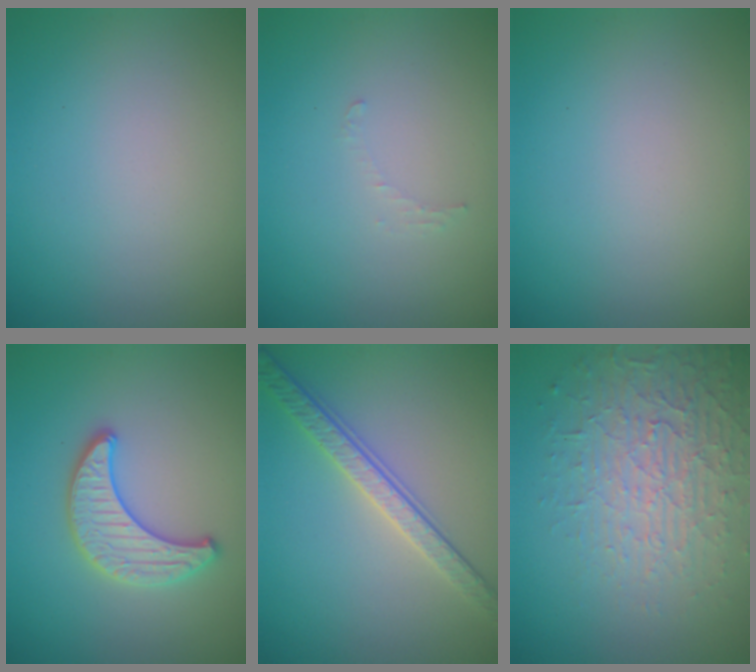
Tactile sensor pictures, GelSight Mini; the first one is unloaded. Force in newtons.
{"total": 0.7, "press": 0.7, "slide": 0.1}
{"total": 0.0}
{"total": 3.3, "press": 3.3, "slide": 0.3}
{"total": 3.6, "press": 3.3, "slide": 1.6}
{"total": 4.4, "press": 4.0, "slide": 1.9}